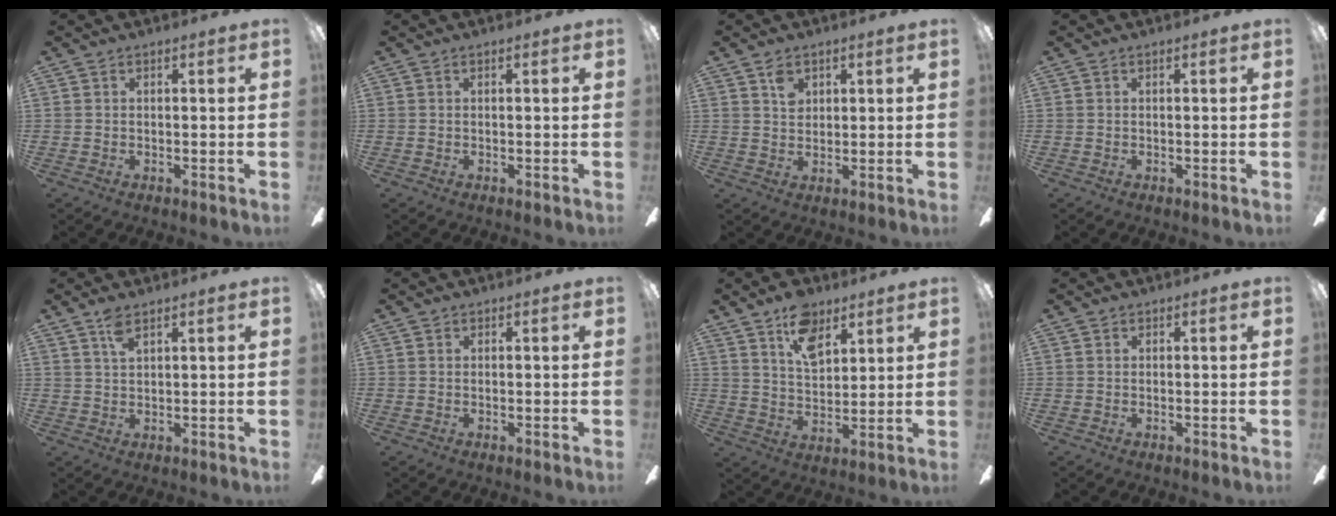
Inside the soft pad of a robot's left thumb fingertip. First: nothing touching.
{"total": 0.0}
{"total": 3.5, "force": [1.9, 2.4, 1.7], "torque": [-0.023, -0.003, 0.033]}
{"total": 0.0}
{"total": 3.2, "force": [2.1, 0.9, 2.2], "torque": [-0.051, 0.003, 0.038]}
{"total": 0.0}
{"total": 10.7, "force": [6.9, 5.9, 5.6], "torque": [-0.087, -0.023, 0.125]}
{"total": 0.0}